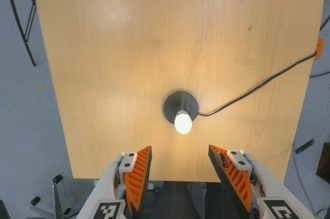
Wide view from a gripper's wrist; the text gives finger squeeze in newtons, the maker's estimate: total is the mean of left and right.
{"total": 0.0}